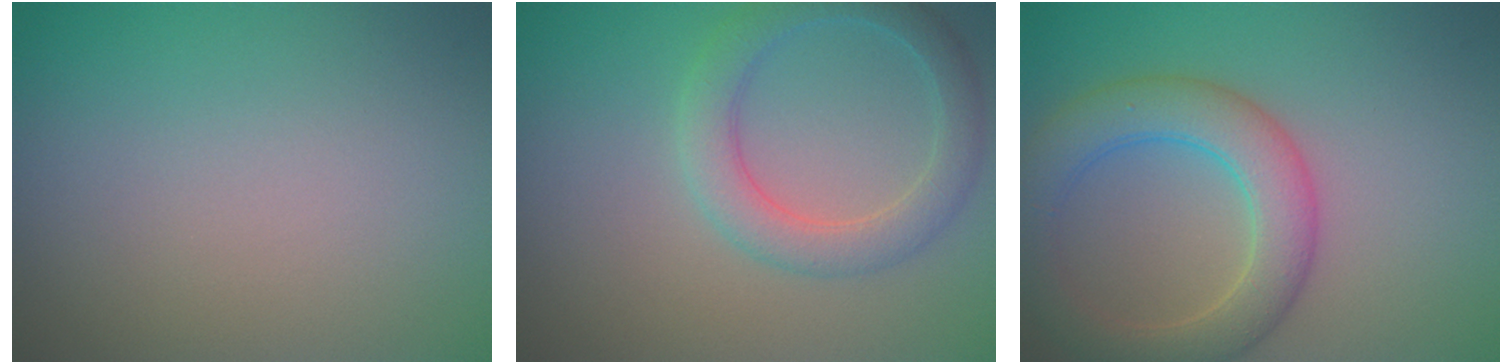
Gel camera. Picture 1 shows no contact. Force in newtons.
{"total": 3.7, "press": 3.6, "slide": 0.3}
{"total": 5.4, "press": 5.3, "slide": 0.3}